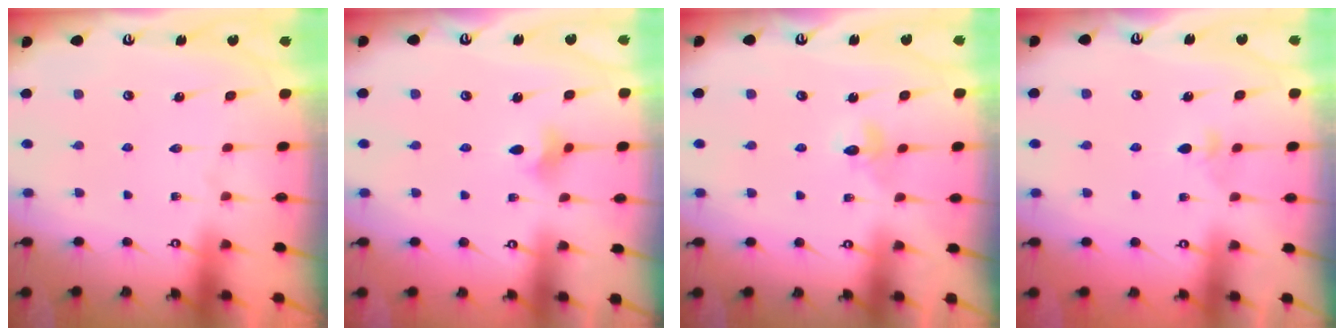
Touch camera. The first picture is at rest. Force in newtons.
{"total": 4.3, "press": 4.2, "slide": 1.0}
{"total": 4.8, "press": 4.8, "slide": 0.6}
{"total": 2.5, "press": 2.4, "slide": 0.6}